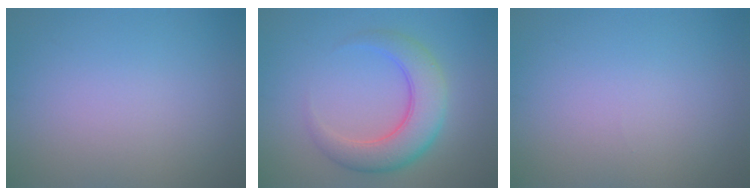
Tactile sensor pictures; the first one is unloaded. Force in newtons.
{"total": 5.8, "press": 5.8, "slide": 0.4}
{"total": 0.0}